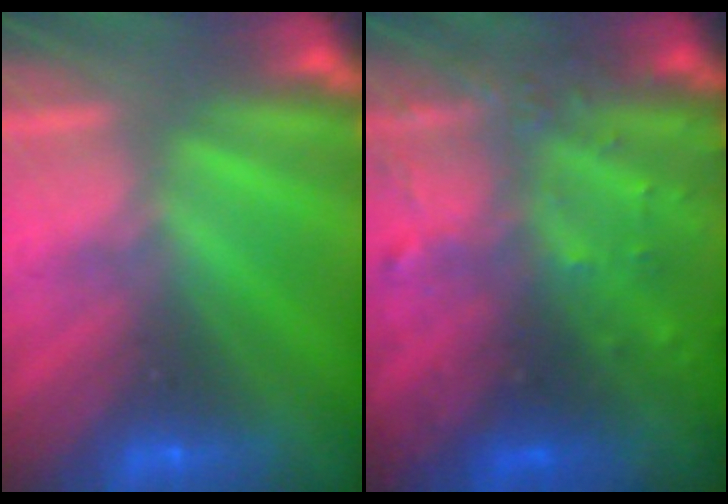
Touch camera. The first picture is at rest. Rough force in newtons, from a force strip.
{"total": 7.3}